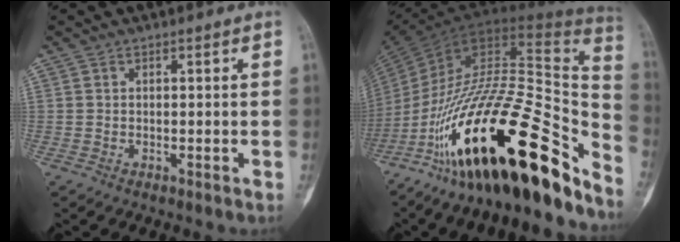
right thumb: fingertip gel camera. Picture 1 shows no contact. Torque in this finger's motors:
{"motor_torque": [2.34, 2.35, 2.32, -0.45, 0.41]}